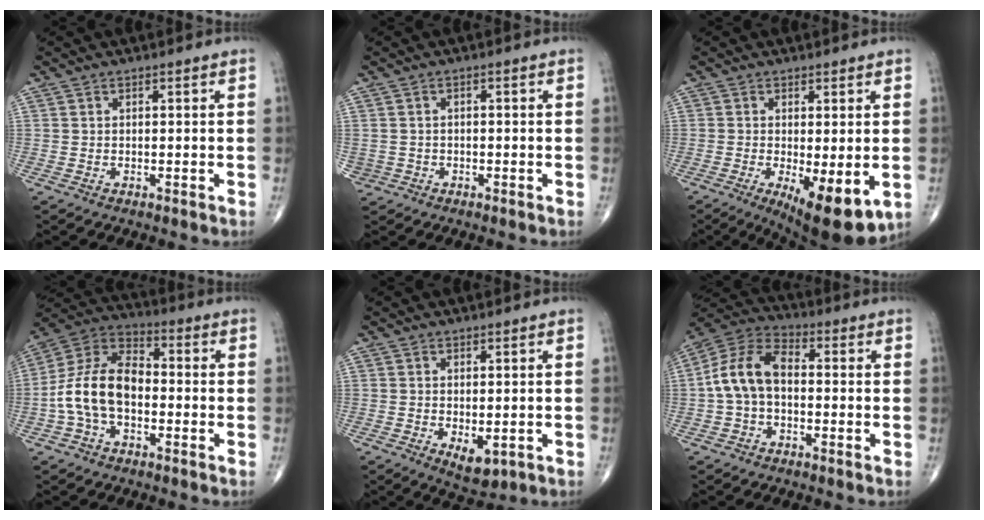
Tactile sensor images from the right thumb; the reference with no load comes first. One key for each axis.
{"total": 2.2, "fx": -0.7, "fy": 2.1, "fz": 0.2, "tx": 0.005, "ty": 0.011, "tz": -0.009}
{"total": 11.3, "fx": -3.1, "fy": 3.8, "fz": 10.1, "tx": -0.146, "ty": -0.025, "tz": -0.036}
{"total": 13.5, "fx": -2.4, "fy": 8.4, "fz": 10.3, "tx": -0.194, "ty": 0.043, "tz": -0.055}
{"total": 4.5, "fx": -1.1, "fy": 2.3, "fz": 3.7, "tx": -0.048, "ty": -0.009, "tz": -0.004}
{"total": 10.7, "fx": -0.6, "fy": 6.7, "fz": 8.3, "tx": -0.157, "ty": 0.034, "tz": -0.025}